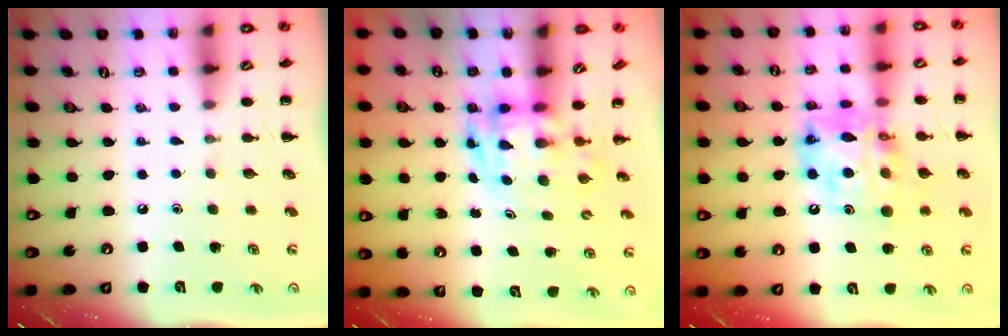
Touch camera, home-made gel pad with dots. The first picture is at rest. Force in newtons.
{"total": 3.5, "press": 3.4, "slide": 0.7}
{"total": 15.5, "press": 14.9, "slide": 4.2}